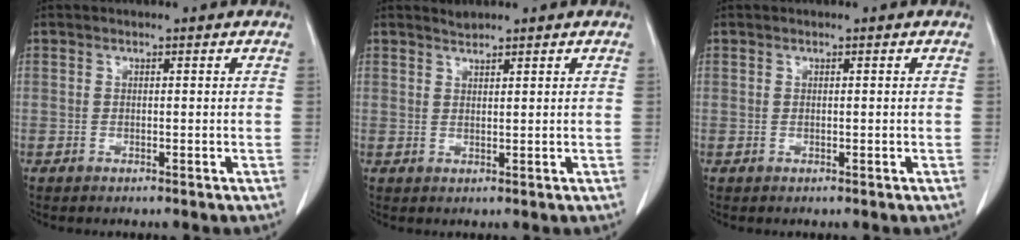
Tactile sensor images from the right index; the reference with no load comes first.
{"total": 1.4, "force": [1.4, 0.3, 0.2], "torque": [-0.004, 0.004, 0.030]}
{"total": 0.0}